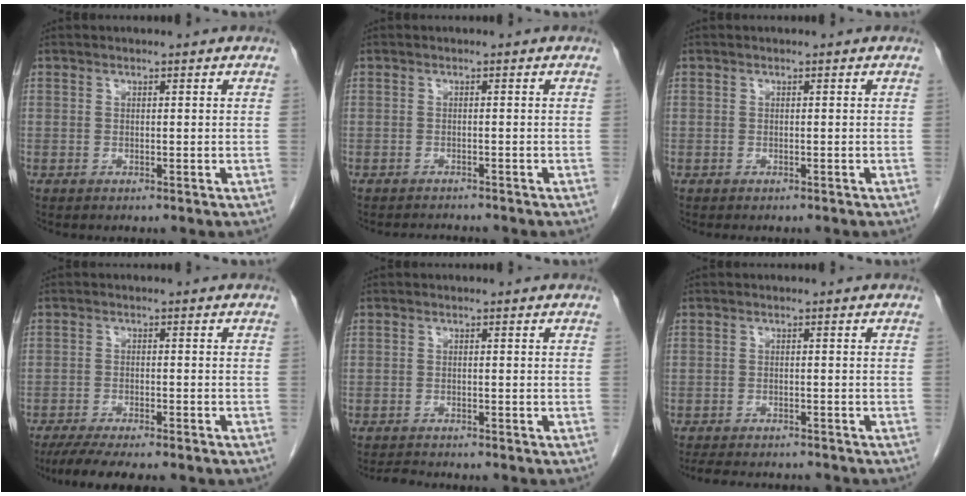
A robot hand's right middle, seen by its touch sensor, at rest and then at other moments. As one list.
[{"total": 2.4, "force": [-2.4, 0.1, 0.3], "torque": [-0.006, -0.010, -0.033]}, {"total": 1.3, "force": [-1.1, 0.5, 0.3], "torque": [-0.009, -0.002, -0.015]}, {"total": 10.1, "force": [-8.3, 1.5, 5.5], "torque": [-0.080, -0.013, -0.119]}, {"total": 2.0, "force": [-1.9, 0.0, 0.3], "torque": [-0.014, -0.012, -0.031]}, {"total": 8.8, "force": [-8.0, 2.1, 3.0], "torque": [-0.053, -0.007, -0.108]}]